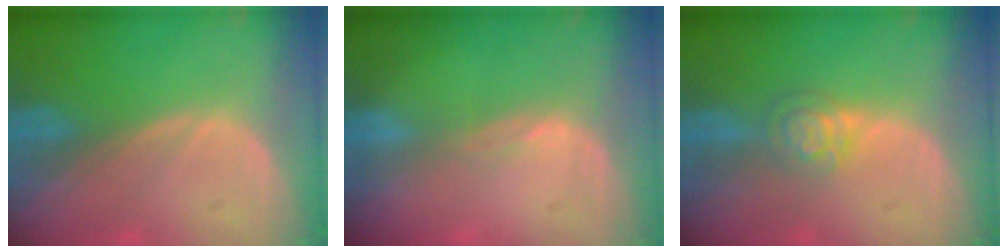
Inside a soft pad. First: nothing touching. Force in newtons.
{"total": 1.0, "press": 0.7, "slide": 0.7}
{"total": 4.1, "press": 3.6, "slide": 1.8}